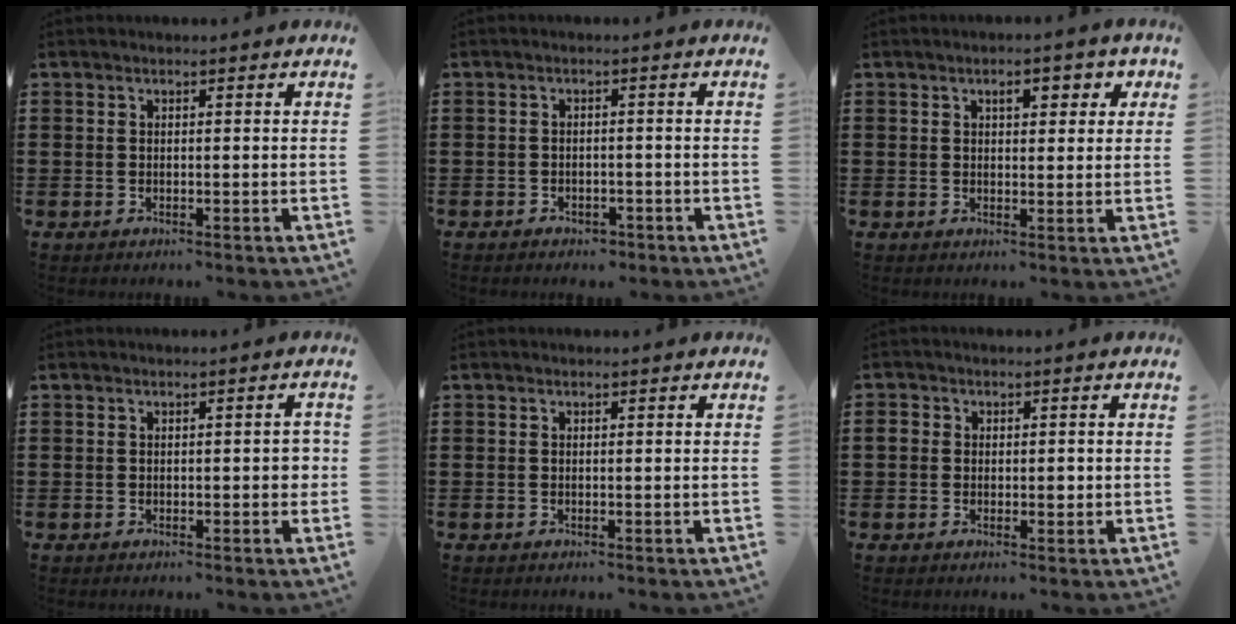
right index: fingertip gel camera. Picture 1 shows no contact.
{"total": 1.6, "force": [-1.5, 0.6, 0.1], "torque": [-0.008, 0.000, -0.033]}
{"total": 3.4, "force": [1.4, 1.5, 2.7], "torque": [-0.034, 0.001, 0.015]}
{"total": 2.1, "force": [-0.2, 0.8, 1.9], "torque": [-0.024, 0.001, -0.006]}
{"total": 0.0}
{"total": 2.5, "force": [0.0, 2.0, 1.6], "torque": [-0.027, 0.004, -0.003]}